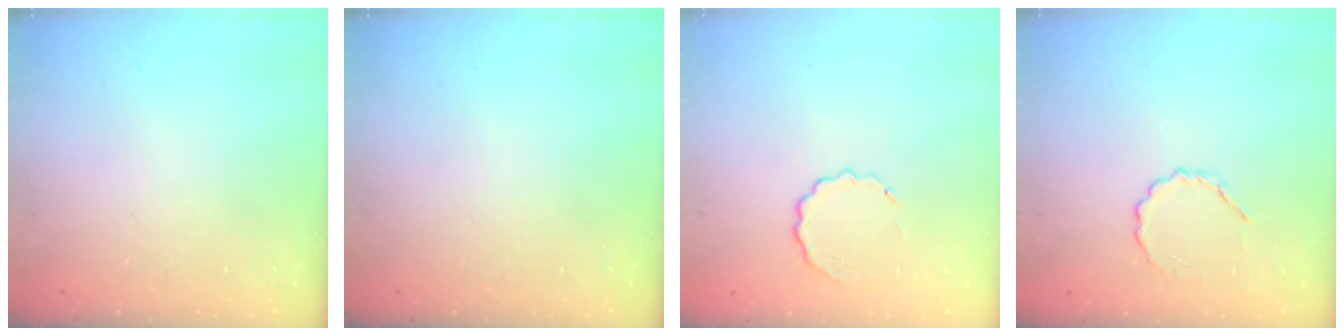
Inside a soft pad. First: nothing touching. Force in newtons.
{"total": 0.0}
{"total": 5.0, "press": 4.8, "slide": 1.3}
{"total": 3.0, "press": 2.8, "slide": 1.0}